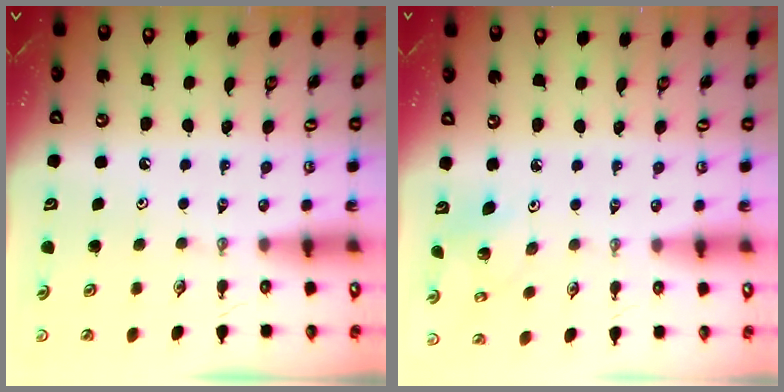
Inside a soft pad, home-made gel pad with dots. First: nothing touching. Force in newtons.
{"total": 2.8, "press": 2.8, "slide": 0.2}